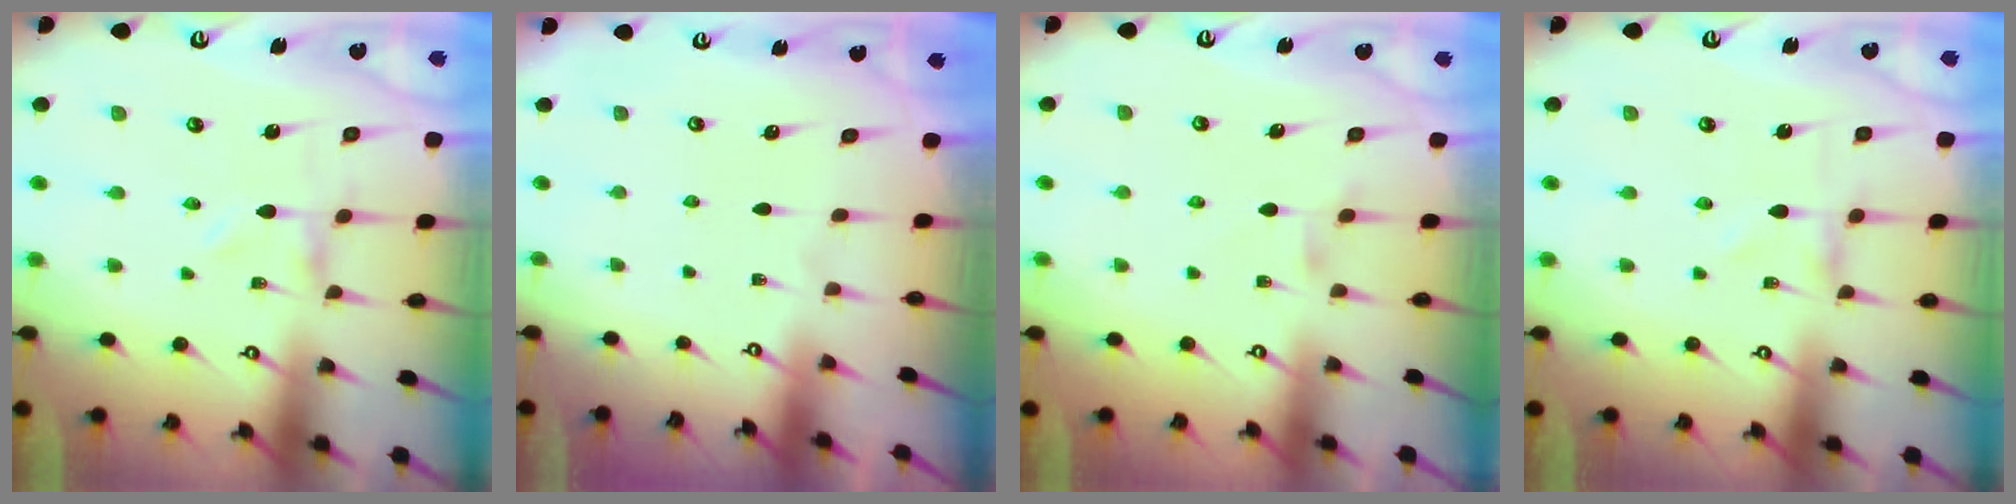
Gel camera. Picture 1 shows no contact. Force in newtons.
{"total": 0.0}
{"total": 1.6, "press": 1.6, "slide": 0.3}
{"total": 0.9, "press": 0.9, "slide": 0.1}